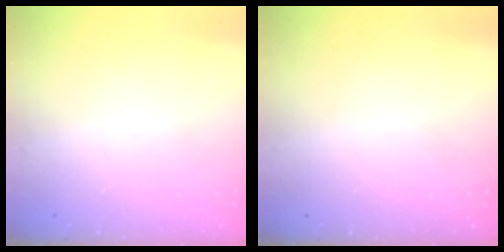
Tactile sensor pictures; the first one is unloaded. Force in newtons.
{"total": 0.0}